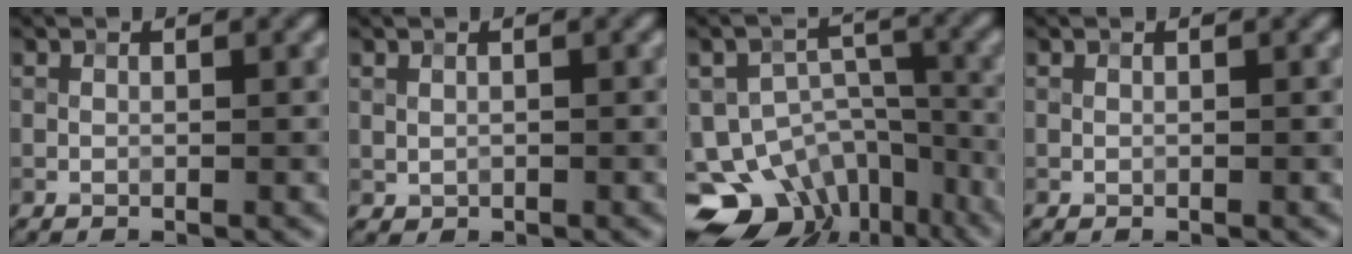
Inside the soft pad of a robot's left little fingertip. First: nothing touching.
{"total": 0.7, "force": [0.1, 0.5, 0.4], "torque": [-0.008, -0.003, 0.005]}
{"total": 13.5, "force": [-8.9, 9.0, 4.7], "torque": [-0.093, -0.008, -0.110]}
{"total": 0.0}